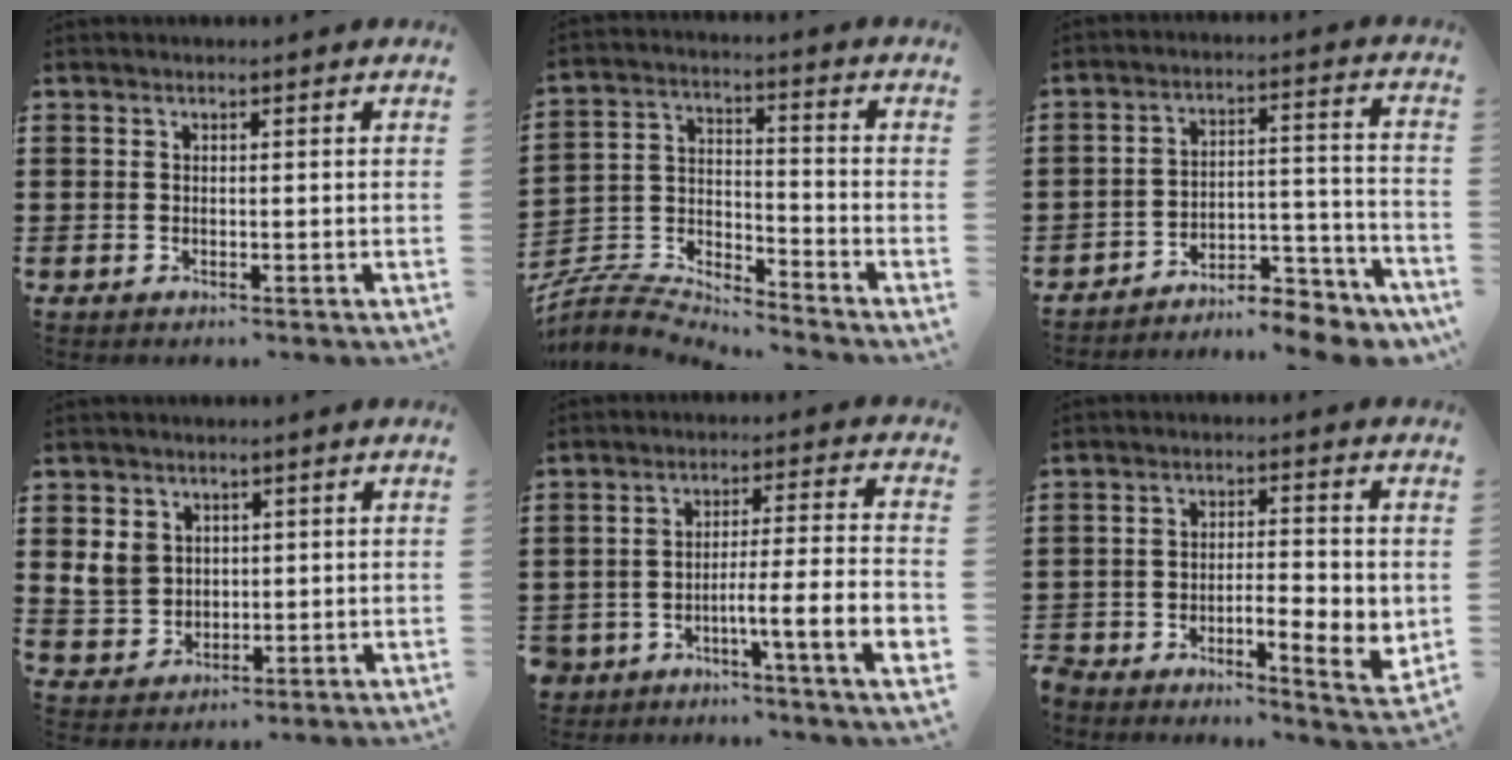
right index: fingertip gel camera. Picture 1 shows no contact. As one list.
[{"total": 5.6, "force": [-5.4, 1.0, 0.7], "torque": [-0.039, -0.006, -0.117]}, {"total": 7.3, "force": [-7.0, 1.6, 1.5], "torque": [-0.012, 0.024, -0.136]}, {"total": 4.7, "force": [1.6, 4.1, 1.6], "torque": [-0.049, 0.014, 0.030]}, {"total": 7.1, "force": [-4.3, 0.3, 5.6], "torque": [-0.095, -0.002, -0.080]}, {"total": 5.6, "force": [-2.8, 1.9, 4.4], "torque": [-0.074, 0.001, -0.048]}]